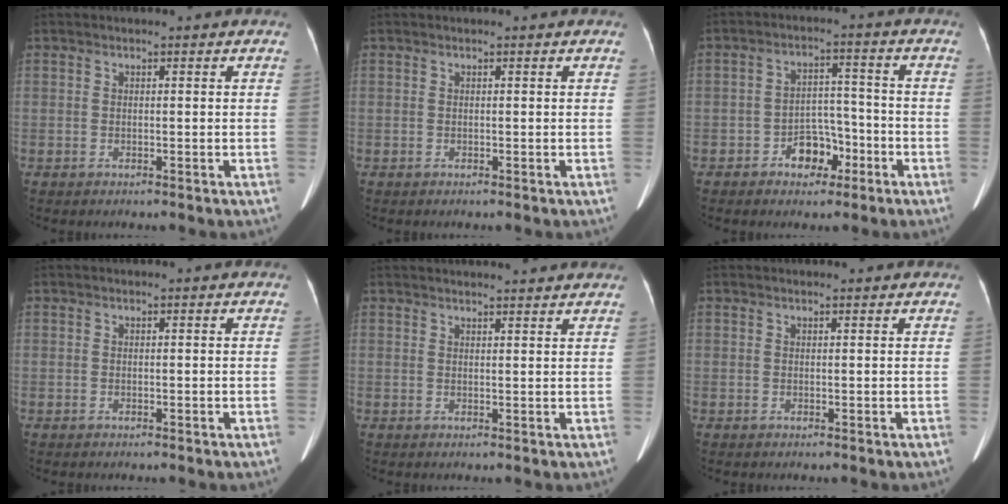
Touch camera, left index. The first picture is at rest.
{"total": 0.0}
{"total": 5.6, "force": [-3.0, 3.6, 3.1], "torque": [-0.050, 0.021, -0.047]}
{"total": 0.0}
{"total": 8.1, "force": [7.6, 0.5, 2.7], "torque": [-0.031, 0.022, 0.081]}
{"total": 1.5, "force": [1.4, 0.3, 0.5], "torque": [-0.011, 0.013, 0.018]}